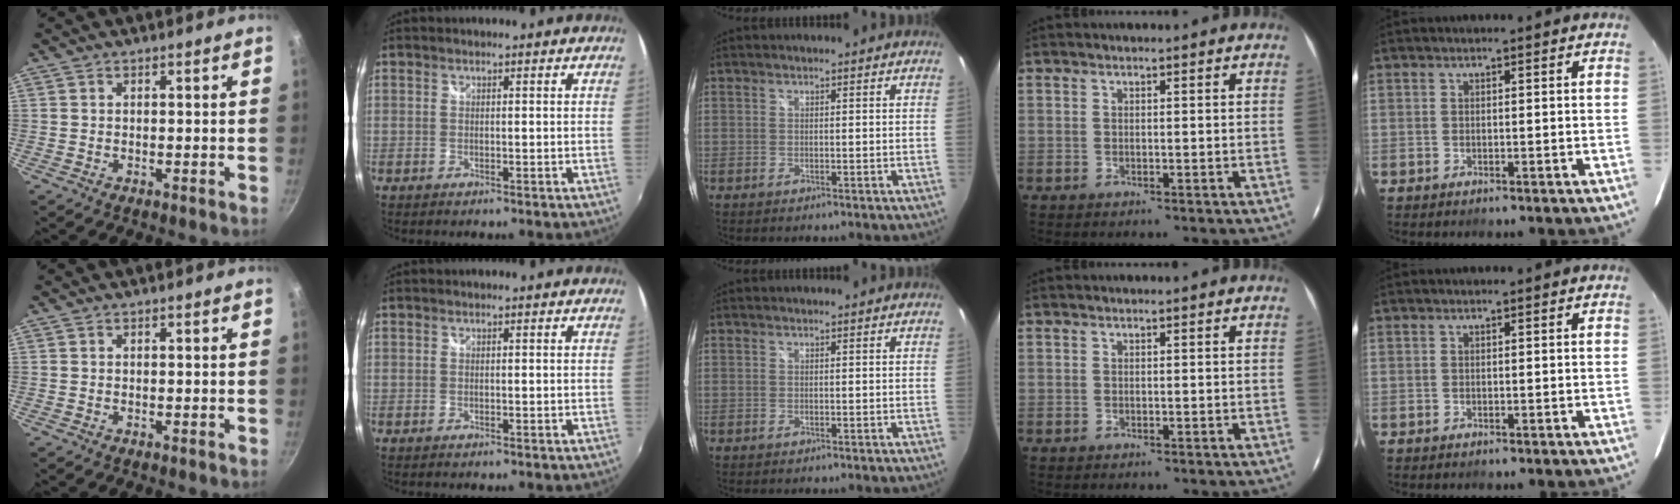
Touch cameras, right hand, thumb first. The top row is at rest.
{}